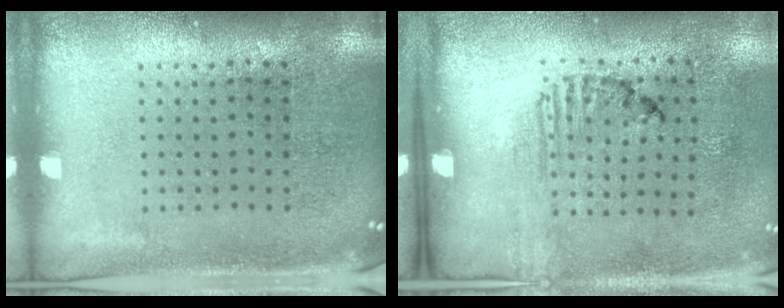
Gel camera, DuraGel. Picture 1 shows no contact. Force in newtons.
{"total": 1.7, "press": 1.0, "slide": 1.3}